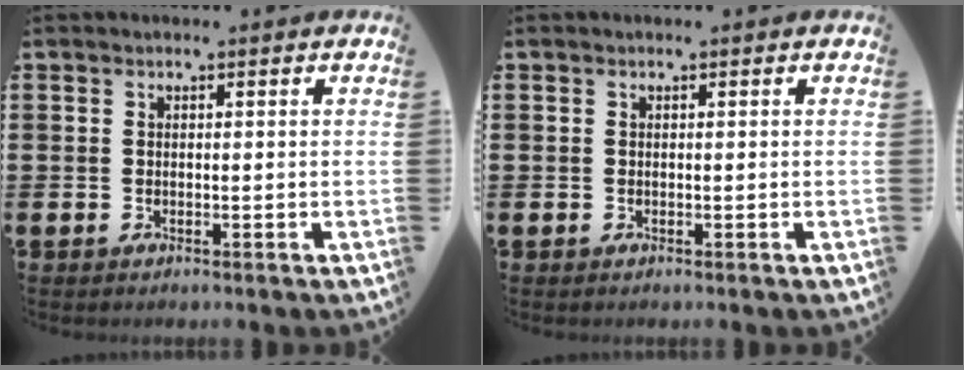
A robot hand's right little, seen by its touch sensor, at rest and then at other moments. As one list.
[{"total": 0.0}]